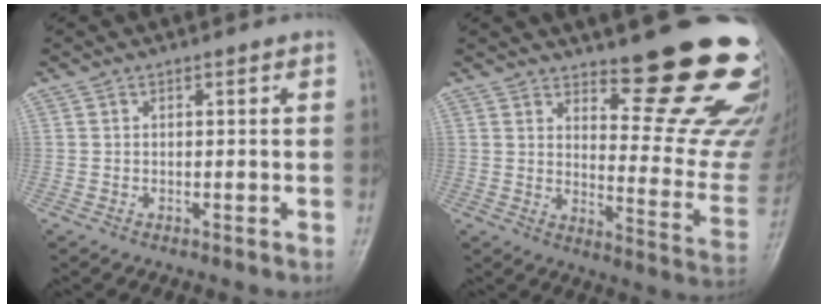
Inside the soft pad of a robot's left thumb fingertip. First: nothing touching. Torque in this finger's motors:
{"motor_torque": [2.54, 2.47, 1.45, -1.32, 0.29]}